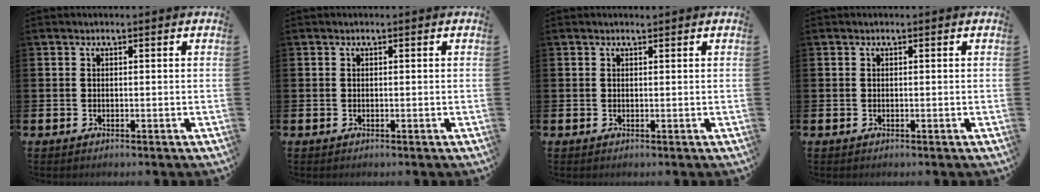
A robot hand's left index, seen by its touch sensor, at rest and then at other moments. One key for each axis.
{"total": 0.0}
{"total": 0.5, "fx": 0.5, "fy": 0.0, "fz": 0.0, "tx": 0.009, "ty": -0.004, "tz": 0.008}
{"total": 0.0}